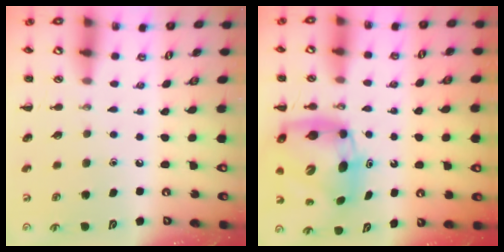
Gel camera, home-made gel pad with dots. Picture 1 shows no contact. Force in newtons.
{"total": 9.0, "press": 8.7, "slide": 2.3}